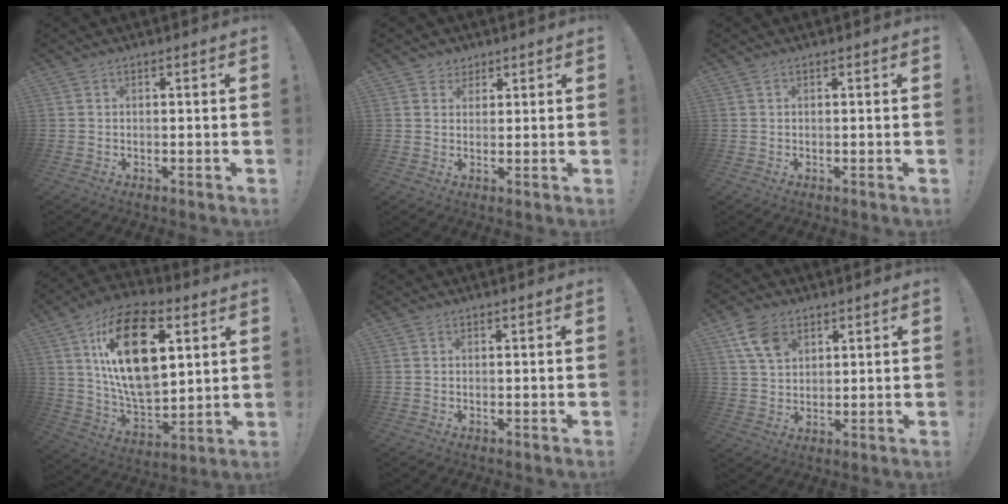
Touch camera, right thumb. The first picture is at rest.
{"total": 3.4, "force": [2.1, 2.7, 0.0], "torque": [0.005, -0.010, 0.038]}
{"total": 0.0}
{"total": 24.2, "force": [7.9, 14.0, 18.0], "torque": [-0.323, -0.030, 0.132]}
{"total": 0.0}
{"total": 9.0, "force": [4.5, 6.1, 4.9], "torque": [-0.089, -0.008, 0.092]}